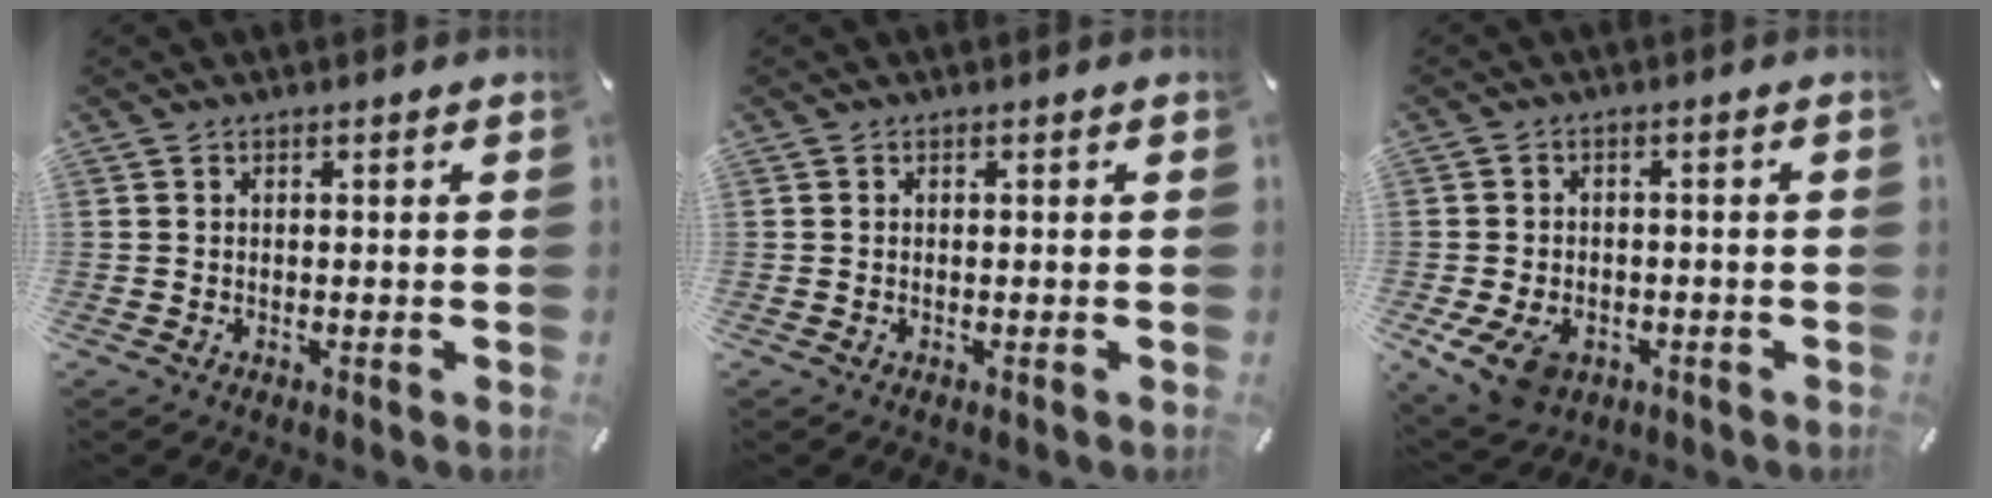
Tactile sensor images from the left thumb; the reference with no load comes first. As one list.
[{"total": 0.0}, {"total": 8.0, "force": [-3.5, 5.8, 4.3], "torque": [-0.089, 0.012, -0.063]}]